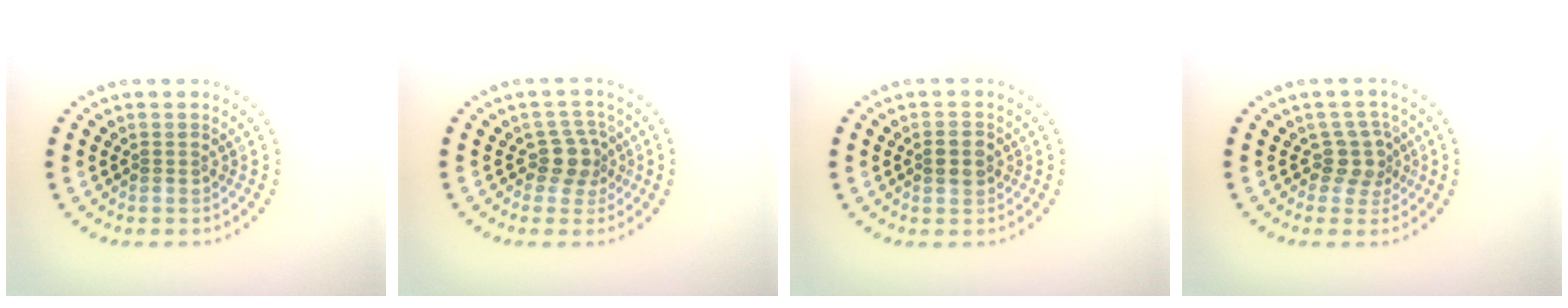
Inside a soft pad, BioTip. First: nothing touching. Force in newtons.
{"total": 2.6, "press": 2.0, "slide": 1.6}
{"total": 2.4, "press": 2.4, "slide": 0.0}
{"total": 2.5, "press": 1.9, "slide": 1.5}